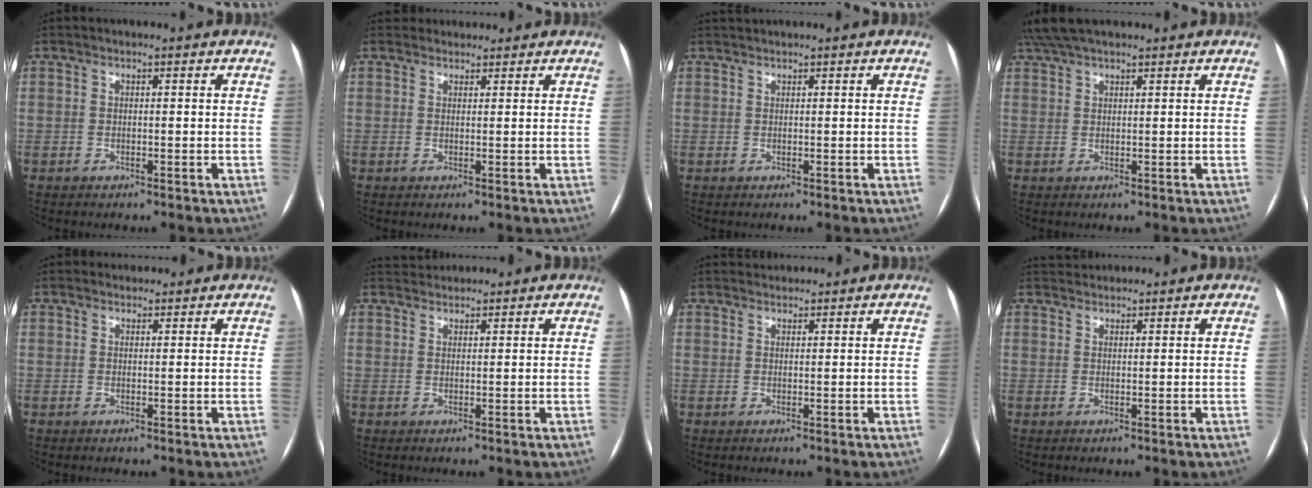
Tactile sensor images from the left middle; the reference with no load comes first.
{"total": 2.7, "force": [2.5, 1.0, -0.2], "torque": [0.010, 0.023, 0.035]}
{"total": 1.1, "force": [1.0, -0.3, 0.1], "torque": [-0.003, 0.013, 0.026]}
{"total": 7.1, "force": [5.9, 1.6, 3.6], "torque": [-0.063, 0.043, 0.108]}
{"total": 1.4, "force": [1.2, 0.5, -0.2], "torque": [-0.001, 0.012, 0.019]}
{"total": 2.5, "force": [2.4, 0.3, -0.2], "torque": [-0.004, 0.022, 0.049]}
{"total": 1.9, "force": [1.9, 0.4, -0.2], "torque": [-0.001, 0.021, 0.034]}
{"total": 2.2, "force": [2.2, 0.3, -0.1], "torque": [-0.005, 0.023, 0.043]}